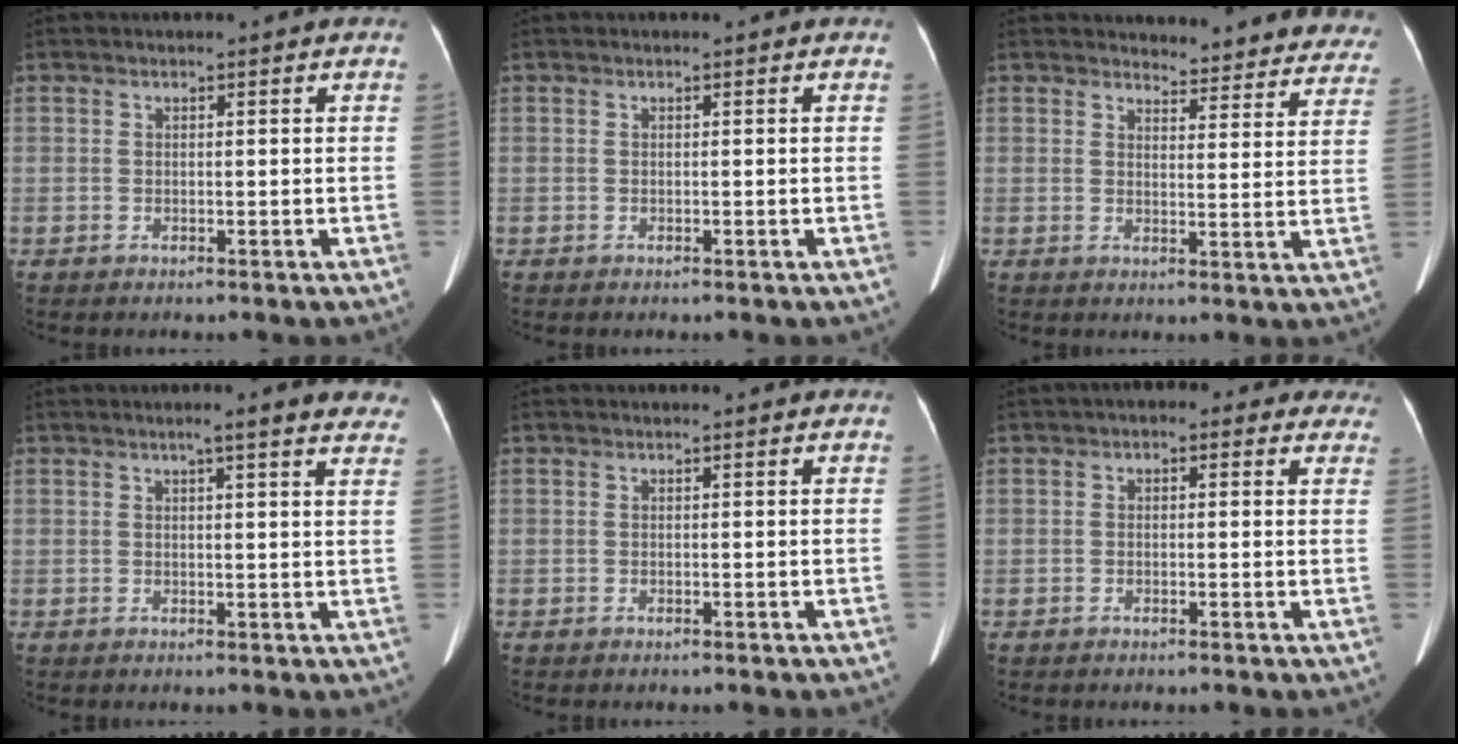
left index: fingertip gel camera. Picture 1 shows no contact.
{"total": 0.0}
{"total": 14.7, "force": [14.2, 3.4, 1.6], "torque": [0.027, -0.059, 0.130]}
{"total": 9.3, "force": [7.5, 1.1, 5.5], "torque": [-0.052, 0.006, 0.071]}
{"total": 0.0}
{"total": 5.3, "force": [3.4, 2.8, 3.0], "torque": [-0.019, 0.024, 0.025]}